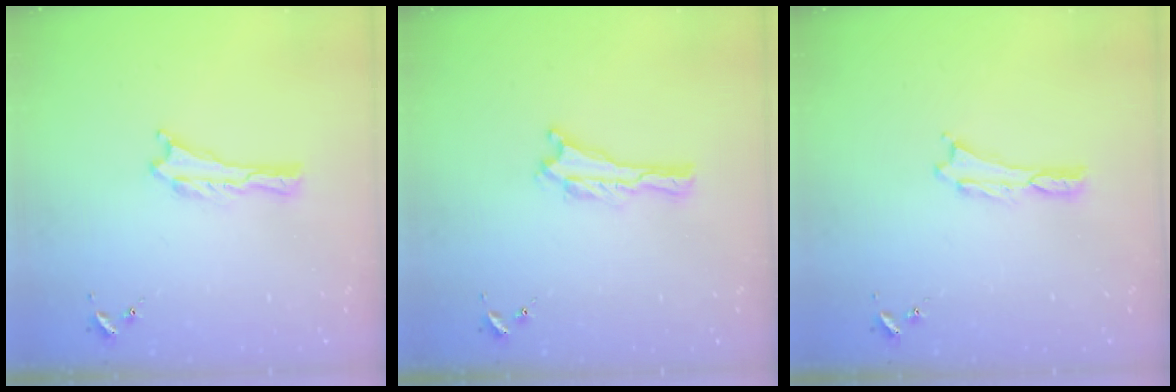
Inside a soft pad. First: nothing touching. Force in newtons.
{"total": 0.0}
{"total": 0.0}